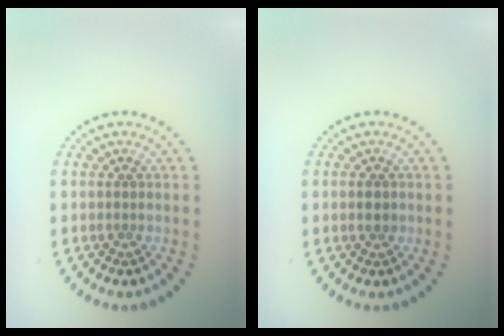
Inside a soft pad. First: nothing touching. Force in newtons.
{"total": 1.0, "press": 1.0, "slide": 0.0}